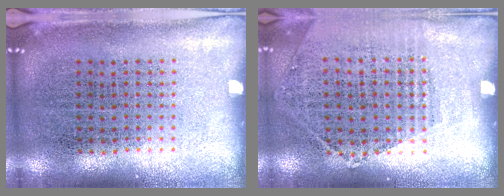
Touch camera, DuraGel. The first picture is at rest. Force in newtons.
{"total": 1.2, "press": 1.0, "slide": 0.6}